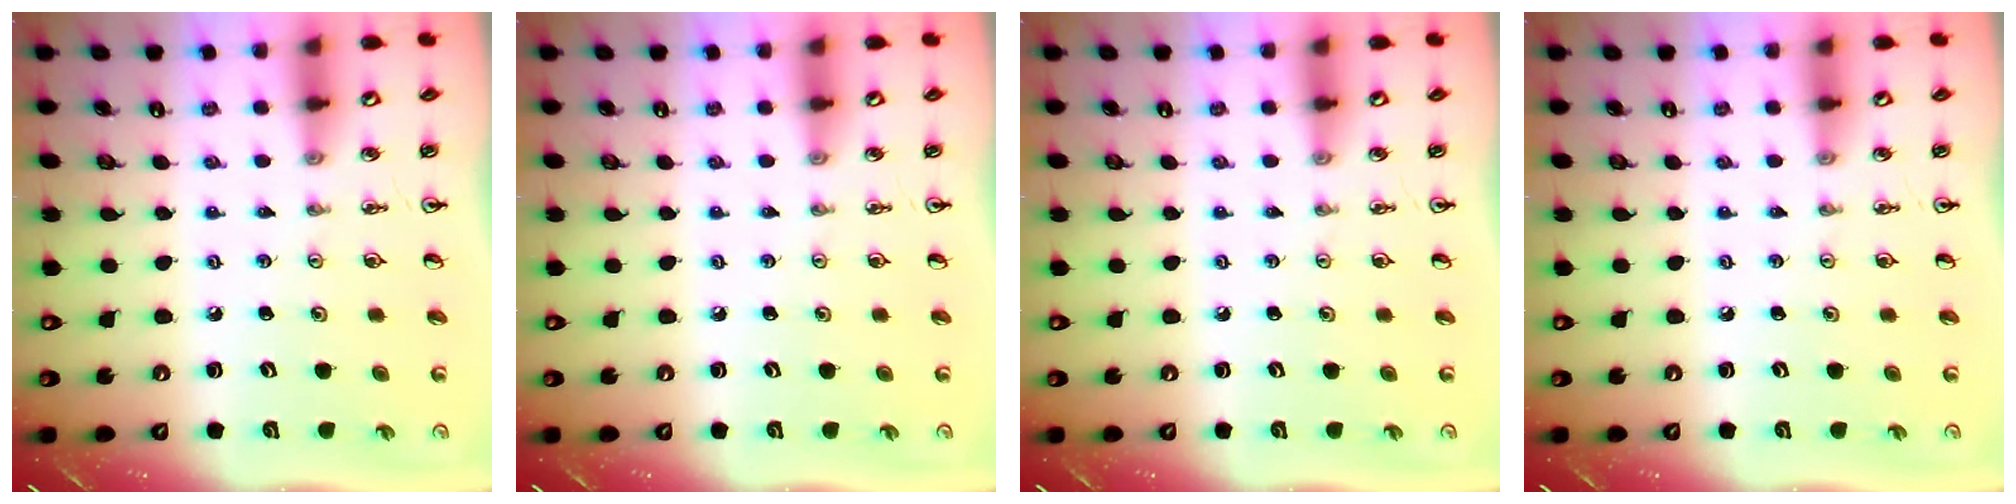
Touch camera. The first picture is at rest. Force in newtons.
{"total": 0.0}
{"total": 0.0}
{"total": 0.0}